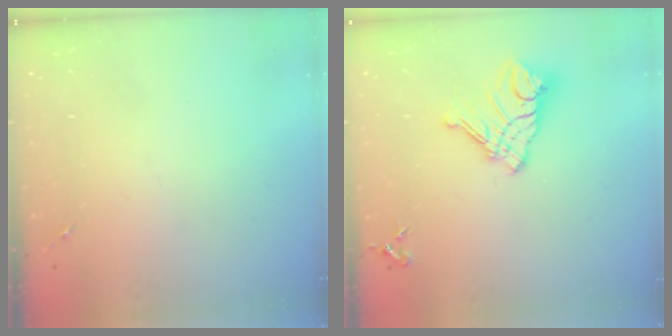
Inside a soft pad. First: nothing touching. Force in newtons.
{"total": 14.1, "press": 14.1, "slide": 1.5}